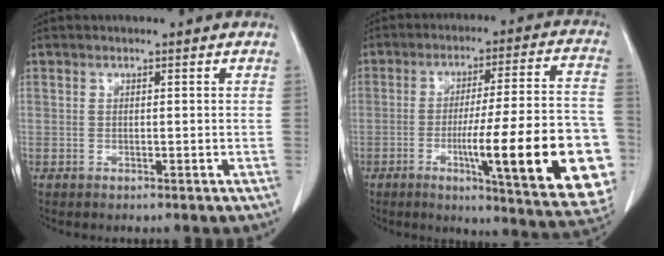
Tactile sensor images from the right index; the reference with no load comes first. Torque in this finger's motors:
{"motor_torque": [2.14, 0.00, 1.05, 0.21]}